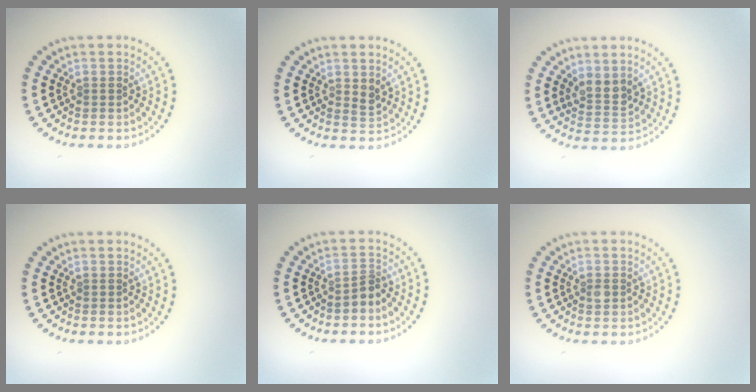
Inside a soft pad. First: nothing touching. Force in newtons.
{"total": 1.1, "press": 1.0, "slide": 0.4}
{"total": 2.4, "press": 2.1, "slide": 1.2}
{"total": 0.0}
{"total": 1.6, "press": 1.2, "slide": 1.1}
{"total": 0.9, "press": 0.9, "slide": 0.1}